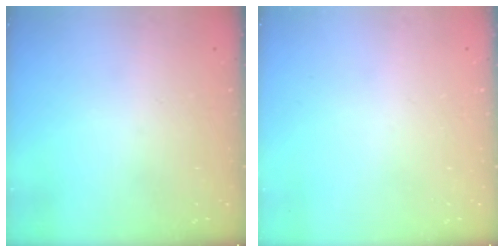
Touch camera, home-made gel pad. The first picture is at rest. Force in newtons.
{"total": 0.0}